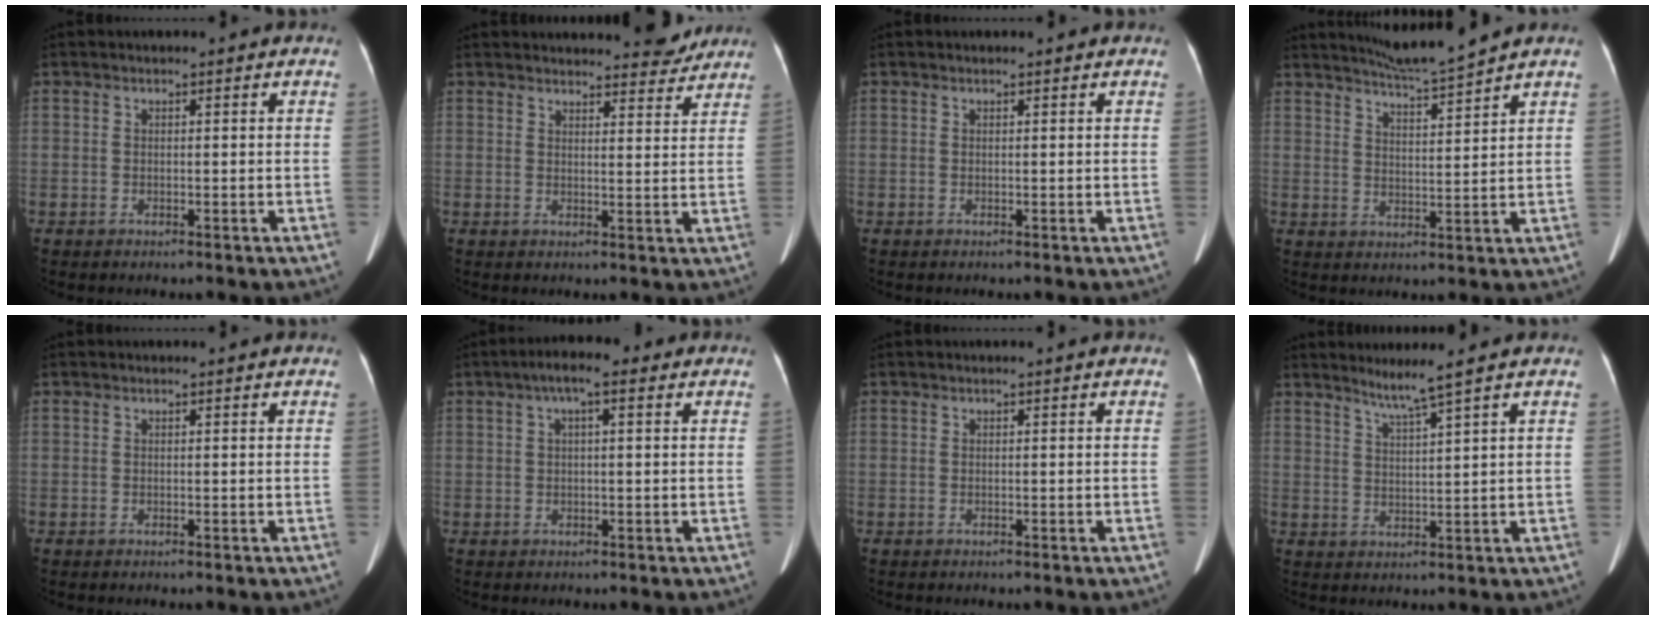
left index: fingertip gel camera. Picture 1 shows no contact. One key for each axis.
{"total": 7.8, "fx": 7.6, "fy": 1.3, "fz": 1.2, "tx": -0.002, "ty": -0.006, "tz": 0.078}
{"total": 0.8, "fx": 0.8, "fy": 0.1, "fz": 0.2, "tx": -0.011, "ty": 0.006, "tz": 0.011}
{"total": 6.6, "fx": 6.1, "fy": -1.6, "fz": 1.8, "tx": -0.040, "ty": -0.013, "tz": 0.110}
{"total": 0.0}
{"total": 4.9, "fx": 2.3, "fy": 1.3, "fz": 4.1, "tx": -0.074, "ty": 0.022, "tz": 0.032}
{"total": 0.0}
{"total": 4.1, "fx": 3.1, "fy": -1.4, "fz": 2.2, "tx": -0.048, "ty": -0.009, "tz": 0.065}